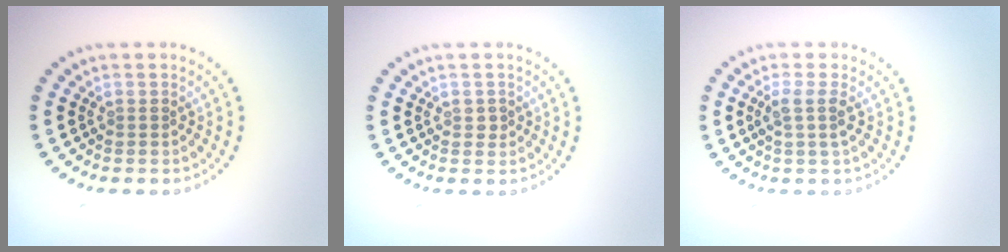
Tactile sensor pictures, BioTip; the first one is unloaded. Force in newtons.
{"total": 1.0, "press": 1.0, "slide": 0.1}
{"total": 1.9, "press": 1.5, "slide": 1.1}